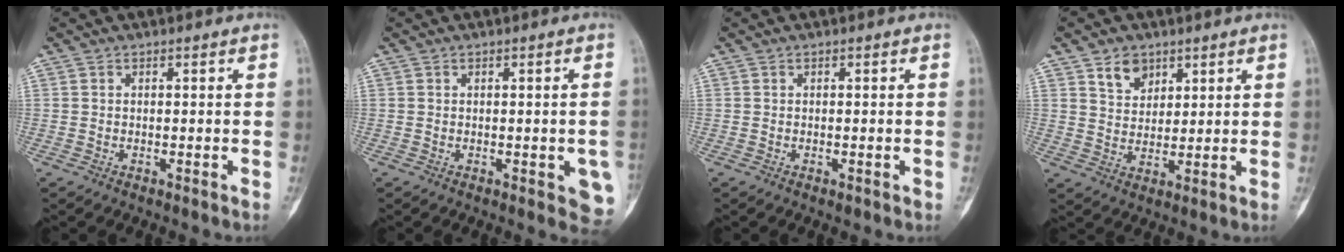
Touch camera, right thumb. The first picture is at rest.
{"total": 5.9, "force": [-1.4, 2.3, 5.2], "torque": [-0.035, -0.006, -0.015]}
{"total": 0.9, "force": [-0.3, 0.5, 0.7], "torque": [-0.006, -0.002, -0.002]}
{"total": 5.7, "force": [3.4, 3.9, 2.2], "torque": [-0.016, -0.024, 0.065]}